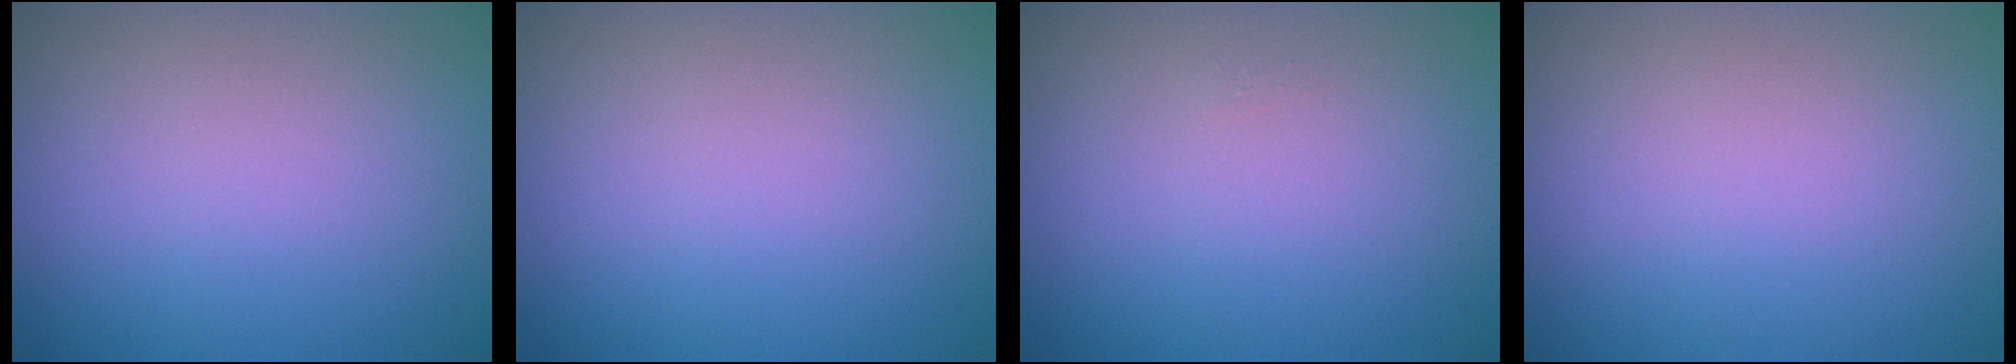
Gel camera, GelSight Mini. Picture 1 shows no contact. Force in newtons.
{"total": 0.0}
{"total": 0.0}
{"total": 0.0}